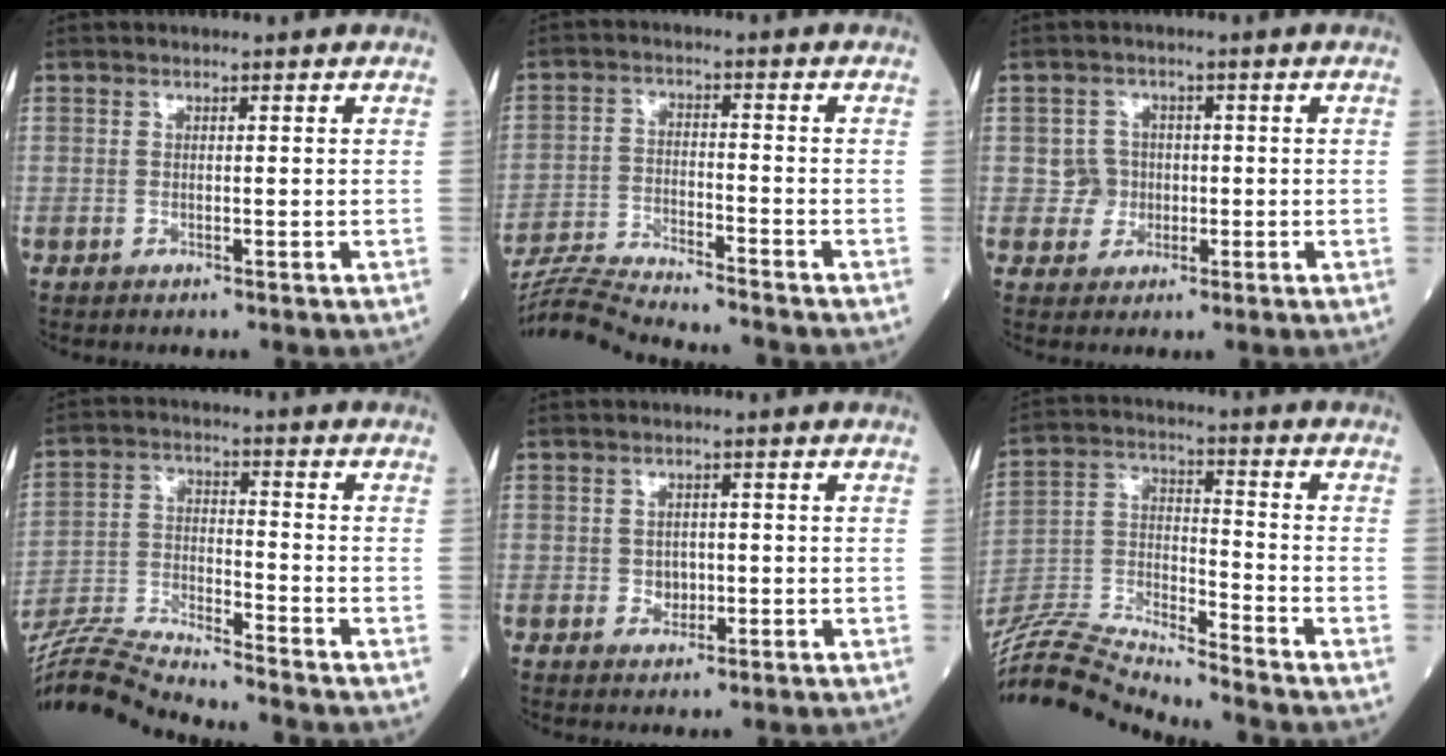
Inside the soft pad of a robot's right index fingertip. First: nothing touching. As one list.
[{"total": 12.0, "force": [-11.4, -0.5, 3.6], "torque": [-0.062, -0.009, -0.195]}, {"total": 3.2, "force": [-0.3, 3.2, 0.1], "torque": [0.011, 0.011, -0.006]}, {"total": 12.9, "force": [-12.4, -1.4, 3.2], "torque": [-0.061, -0.001, -0.228]}, {"total": 2.2, "force": [-0.3, 1.8, 1.2], "torque": [-0.013, 0.004, 0.000]}, {"total": 15.5, "force": [-15.0, -1.5, 3.4], "torque": [-0.067, 0.020, -0.278]}]